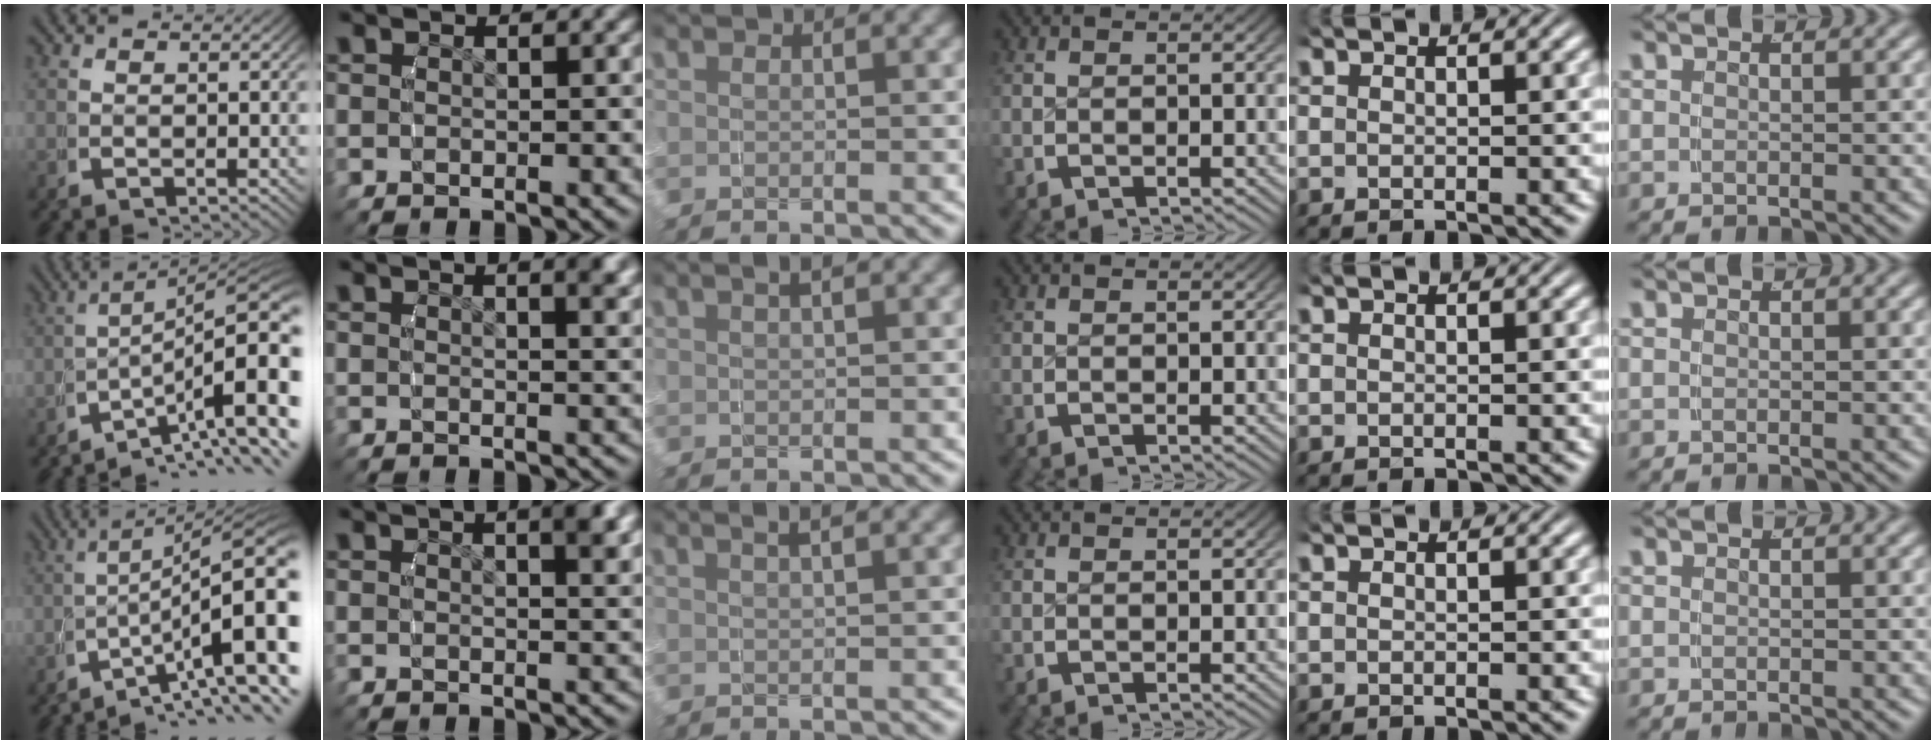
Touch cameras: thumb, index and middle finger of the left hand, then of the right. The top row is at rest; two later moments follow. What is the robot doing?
{"motion": "grasp_and_lifting", "object": "water bottle"}